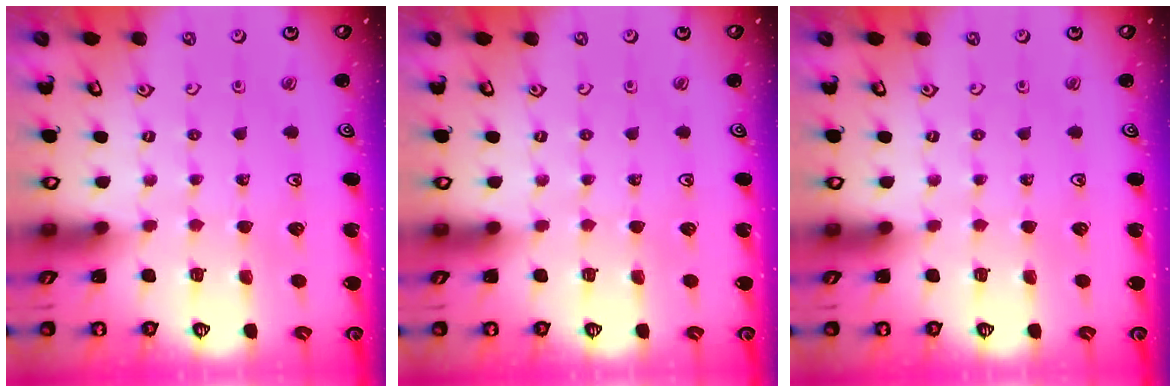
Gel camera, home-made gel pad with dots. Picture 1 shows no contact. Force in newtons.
{"total": 0.0}
{"total": 0.0}